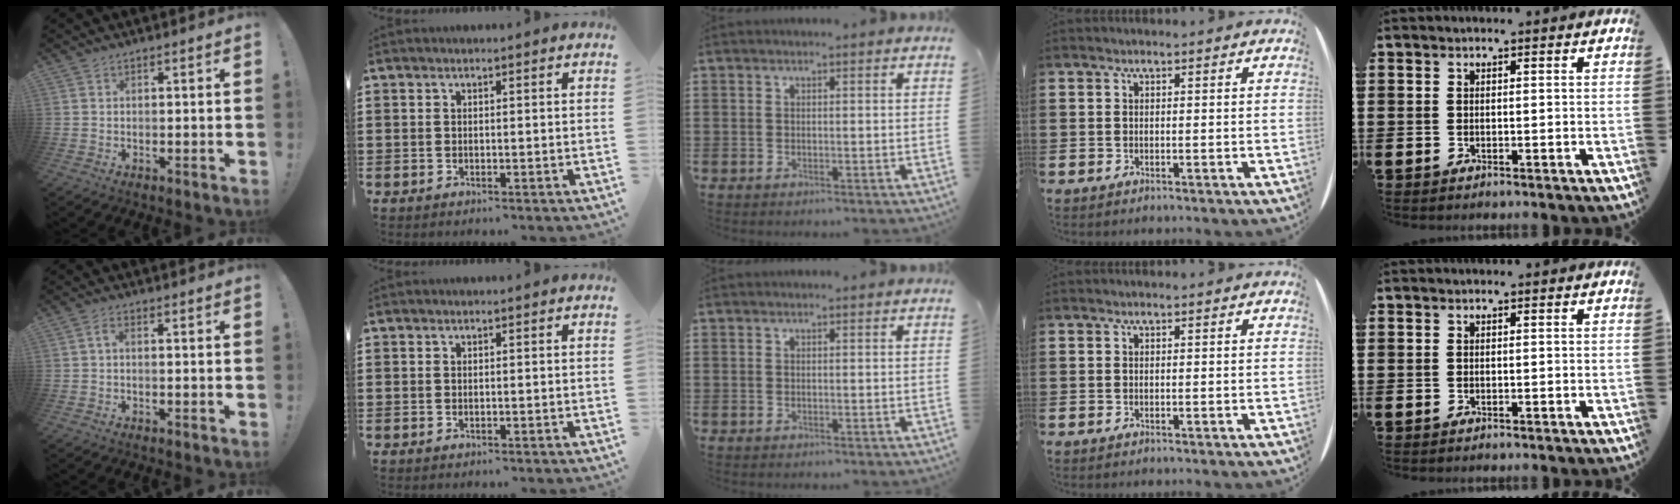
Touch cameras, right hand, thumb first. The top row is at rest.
{"thumb": {"total": 1.8, "force": [-0.5, 0.4, 1.7], "torque": [-0.033, 0.007, -0.010]}}